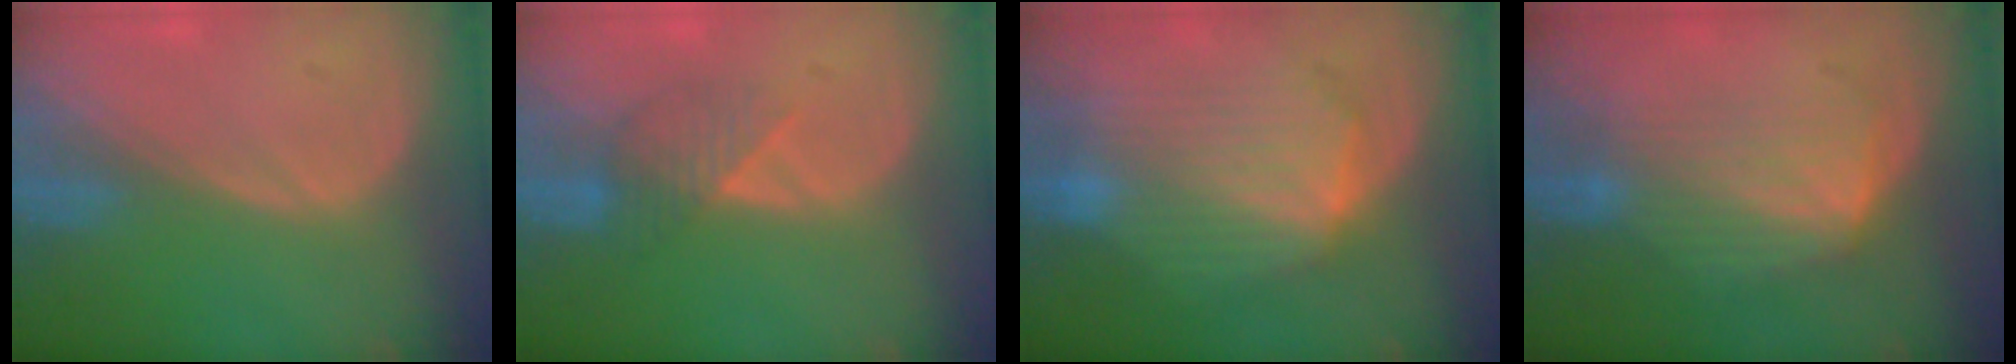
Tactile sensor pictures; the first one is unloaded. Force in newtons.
{"total": 3.9, "press": 3.7, "slide": 1.4}
{"total": 8.9, "press": 8.9, "slide": 0.4}
{"total": 6.4, "press": 6.4, "slide": 1.0}